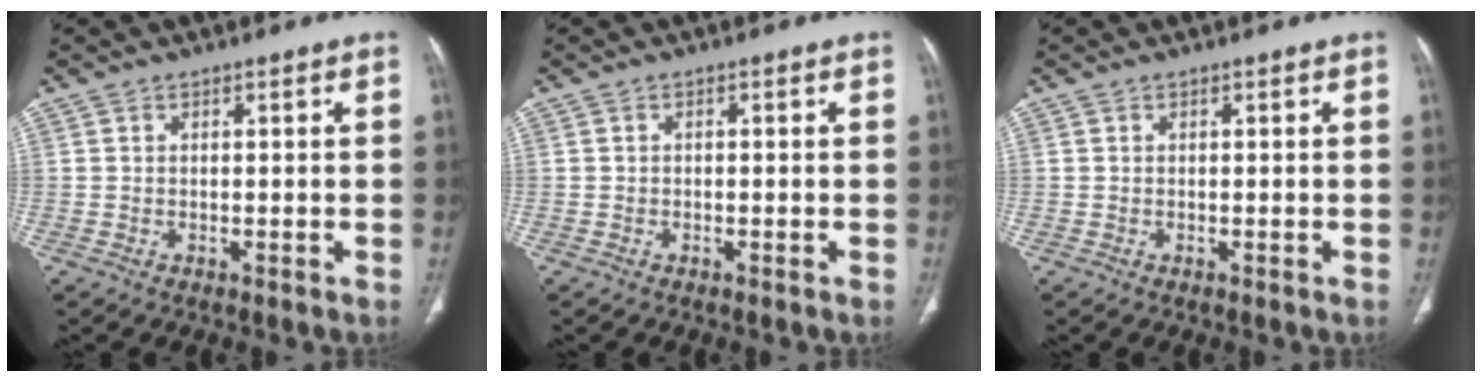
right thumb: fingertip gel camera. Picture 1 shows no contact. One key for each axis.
{"total": 0.0}
{"total": 0.0}